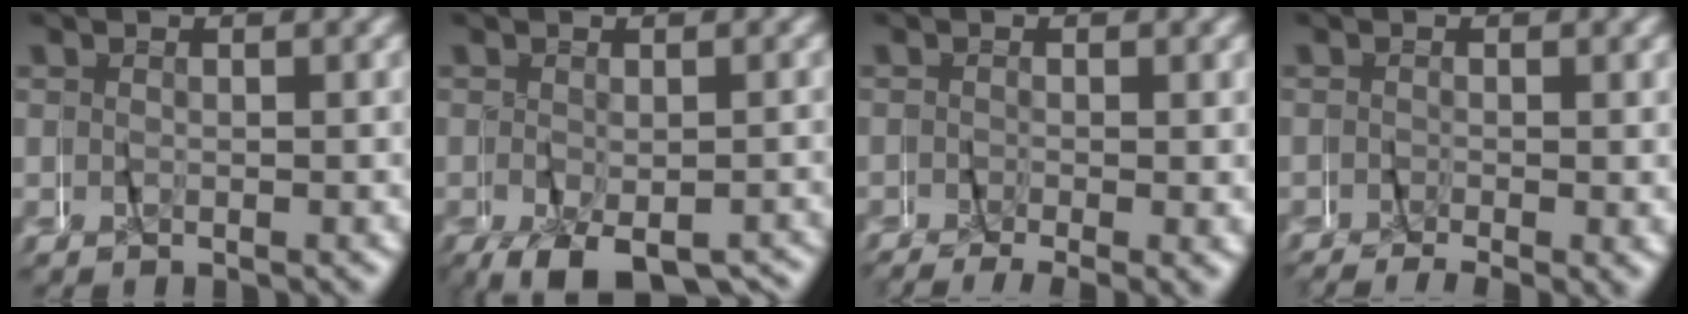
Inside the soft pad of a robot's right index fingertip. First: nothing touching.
{"total": 6.2, "force": [-4.2, 2.5, 3.8], "torque": [-0.072, -0.033, -0.043]}
{"total": 3.3, "force": [-2.2, 1.3, 2.2], "torque": [-0.028, -0.008, -0.032]}
{"total": 2.9, "force": [-1.7, 1.2, 1.9], "torque": [-0.022, -0.004, -0.028]}